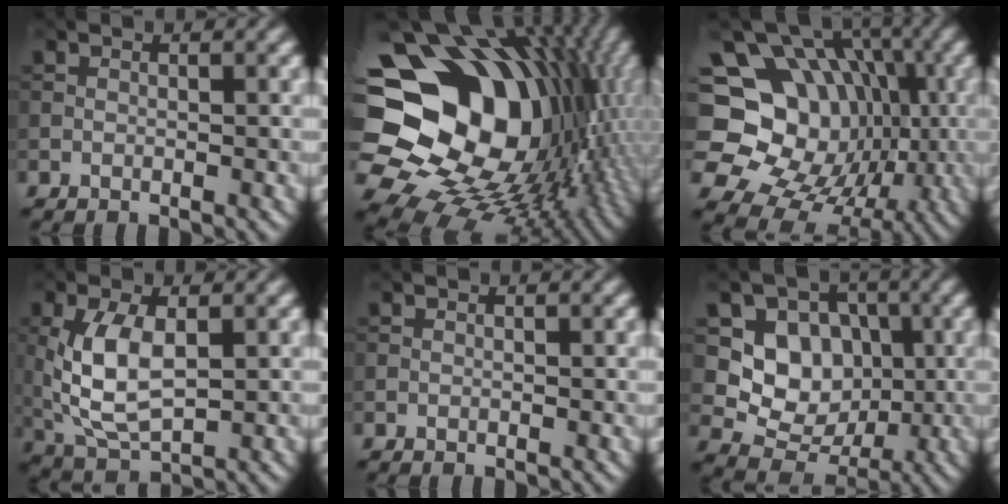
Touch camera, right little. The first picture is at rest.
{"total": 21.1, "force": [0.3, 16.7, 12.9], "torque": [-0.227, -0.020, 0.028]}
{"total": 17.4, "force": [-0.4, 15.0, 8.9], "torque": [-0.164, 0.024, -0.010]}
{"total": 6.4, "force": [0.5, 3.4, 5.5], "torque": [-0.125, -0.002, 0.016]}
{"total": 0.0}
{"total": 6.8, "force": [0.7, 5.8, 3.4], "torque": [-0.045, -0.007, 0.000]}